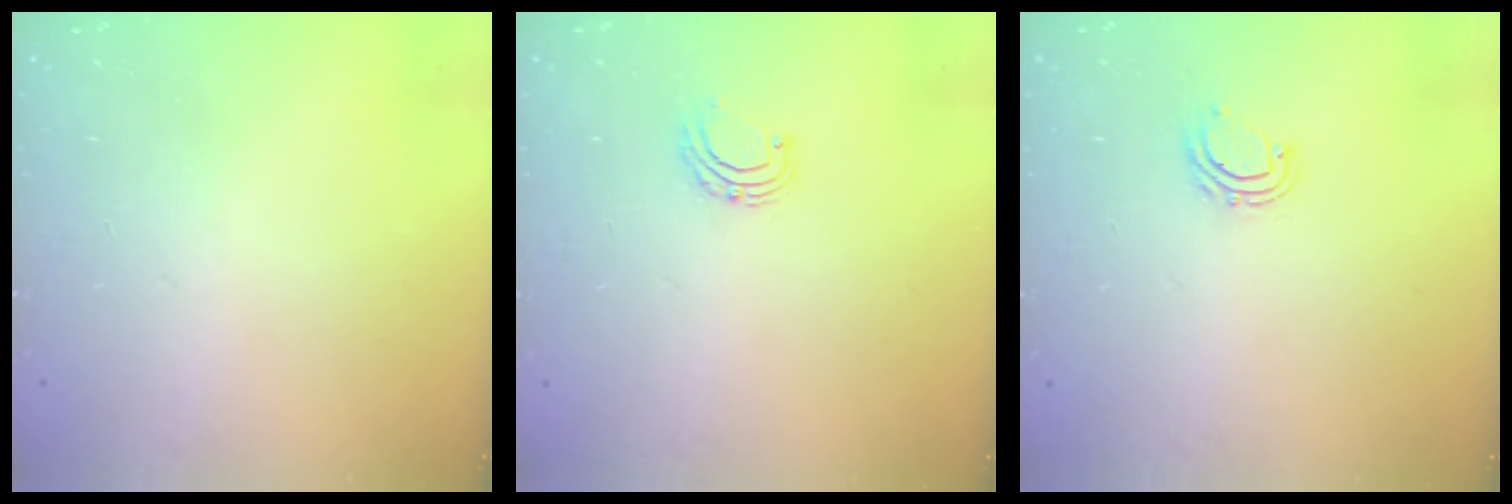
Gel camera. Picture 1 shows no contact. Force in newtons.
{"total": 5.9, "press": 5.9, "slide": 0.6}
{"total": 5.8, "press": 5.7, "slide": 1.1}